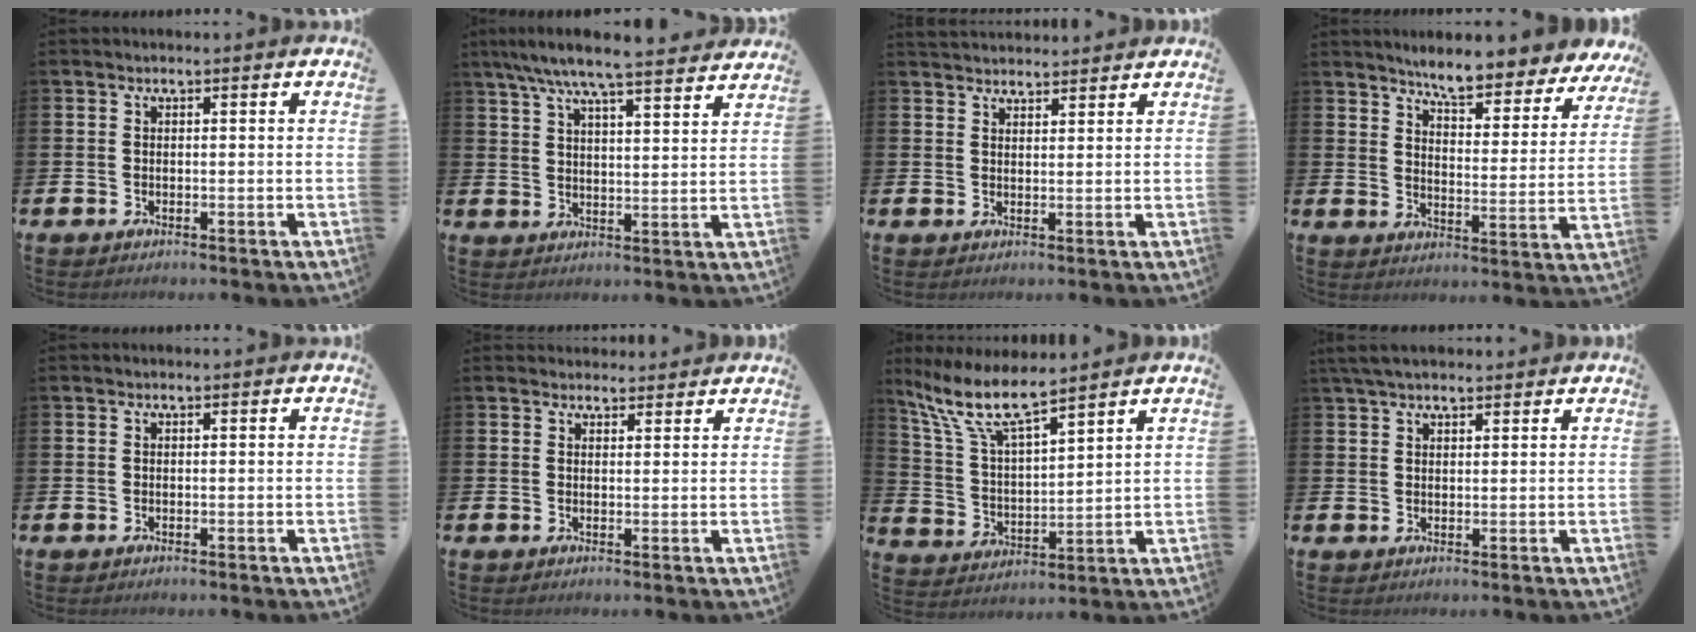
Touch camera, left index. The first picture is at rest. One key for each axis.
{"total": 7.7, "fx": 7.2, "fy": 0.3, "fz": 2.7, "tx": -0.073, "ty": -0.037, "tz": 0.128}
{"total": 2.8, "fx": 2.7, "fy": 0.5, "fz": 0.0, "tx": 0.003, "ty": -0.015, "tz": 0.049}
{"total": 6.7, "fx": 6.5, "fy": 0.5, "fz": 1.7, "tx": -0.056, "ty": -0.051, "tz": 0.110}
{"total": 0.0}
{"total": 2.2, "fx": 2.0, "fy": 0.7, "fz": -0.1, "tx": 0.008, "ty": -0.007, "tz": 0.037}
{"total": 9.4, "fx": 7.9, "fy": 1.8, "fz": 4.8, "tx": -0.123, "ty": -0.037, "tz": 0.137}
{"total": 3.8, "fx": 3.3, "fy": 1.2, "fz": 1.6, "tx": -0.030, "ty": -0.004, "tz": 0.060}